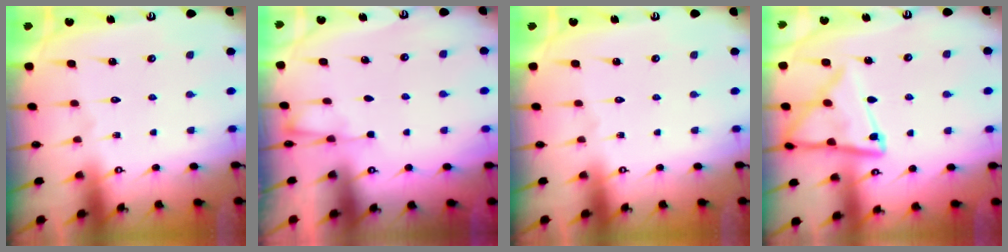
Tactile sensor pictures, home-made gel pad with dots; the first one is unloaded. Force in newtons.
{"total": 2.4, "press": 2.4, "slide": 0.4}
{"total": 0.0}
{"total": 14.9, "press": 14.8, "slide": 1.3}